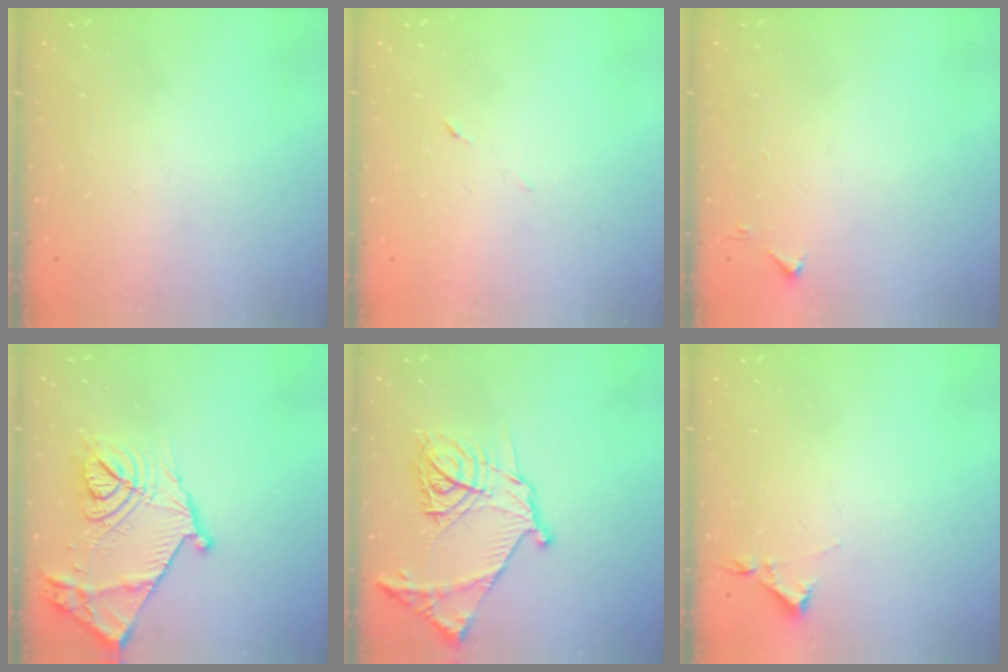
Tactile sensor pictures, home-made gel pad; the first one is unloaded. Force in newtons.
{"total": 5.3, "press": 5.3, "slide": 0.6}
{"total": 2.8, "press": 2.8, "slide": 0.4}
{"total": 19.0, "press": 19.0, "slide": 0.7}
{"total": 18.4, "press": 18.3, "slide": 1.9}
{"total": 2.9, "press": 2.9, "slide": 0.5}